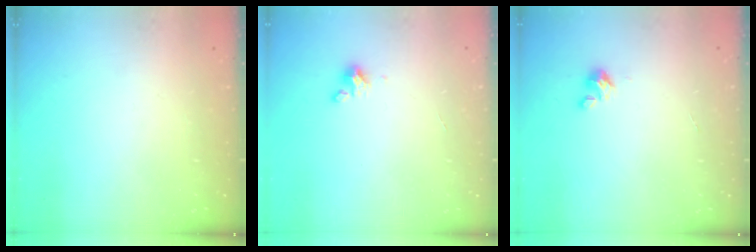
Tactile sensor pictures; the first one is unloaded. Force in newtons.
{"total": 2.5, "press": 2.5, "slide": 0.3}
{"total": 2.9, "press": 2.9, "slide": 0.2}